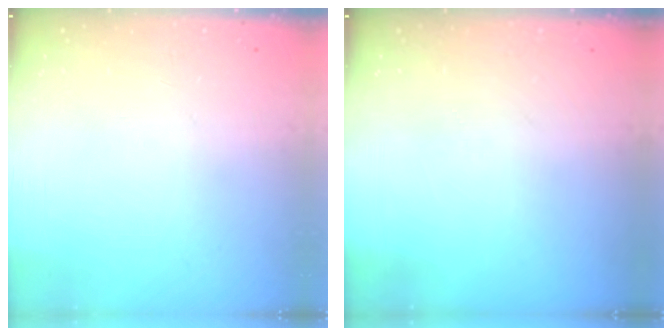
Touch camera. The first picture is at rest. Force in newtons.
{"total": 0.0}